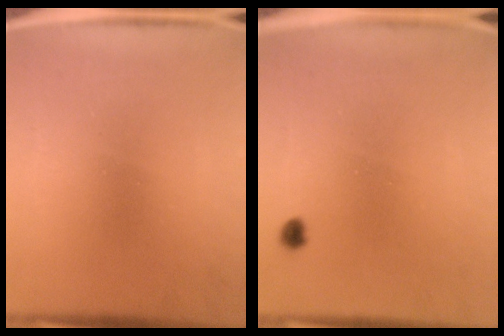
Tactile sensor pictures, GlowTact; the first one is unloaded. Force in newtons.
{"total": 1.1}